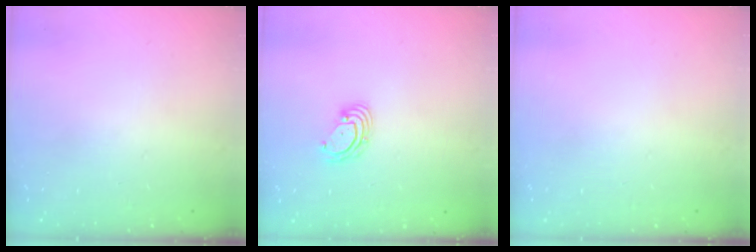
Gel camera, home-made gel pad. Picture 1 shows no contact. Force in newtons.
{"total": 4.0, "press": 4.0, "slide": 0.4}
{"total": 0.0}